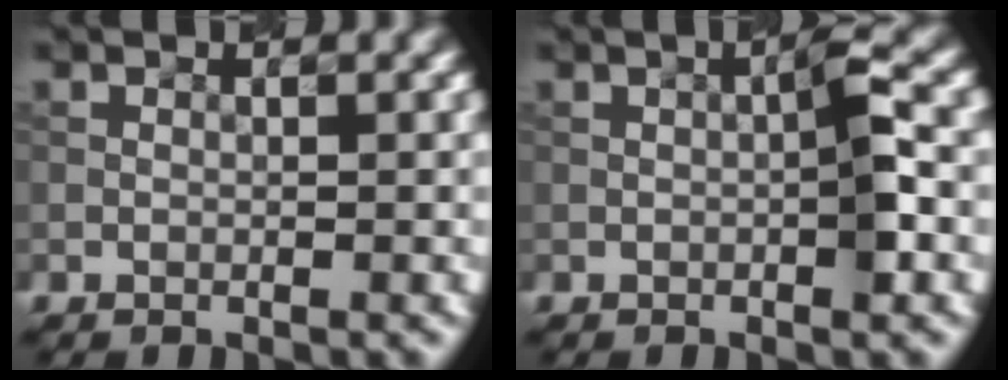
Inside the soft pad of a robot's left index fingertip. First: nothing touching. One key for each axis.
{"total": 2.9, "fx": -0.3, "fy": 0.2, "fz": 2.8, "tx": -0.044, "ty": 0.007, "tz": -0.007}